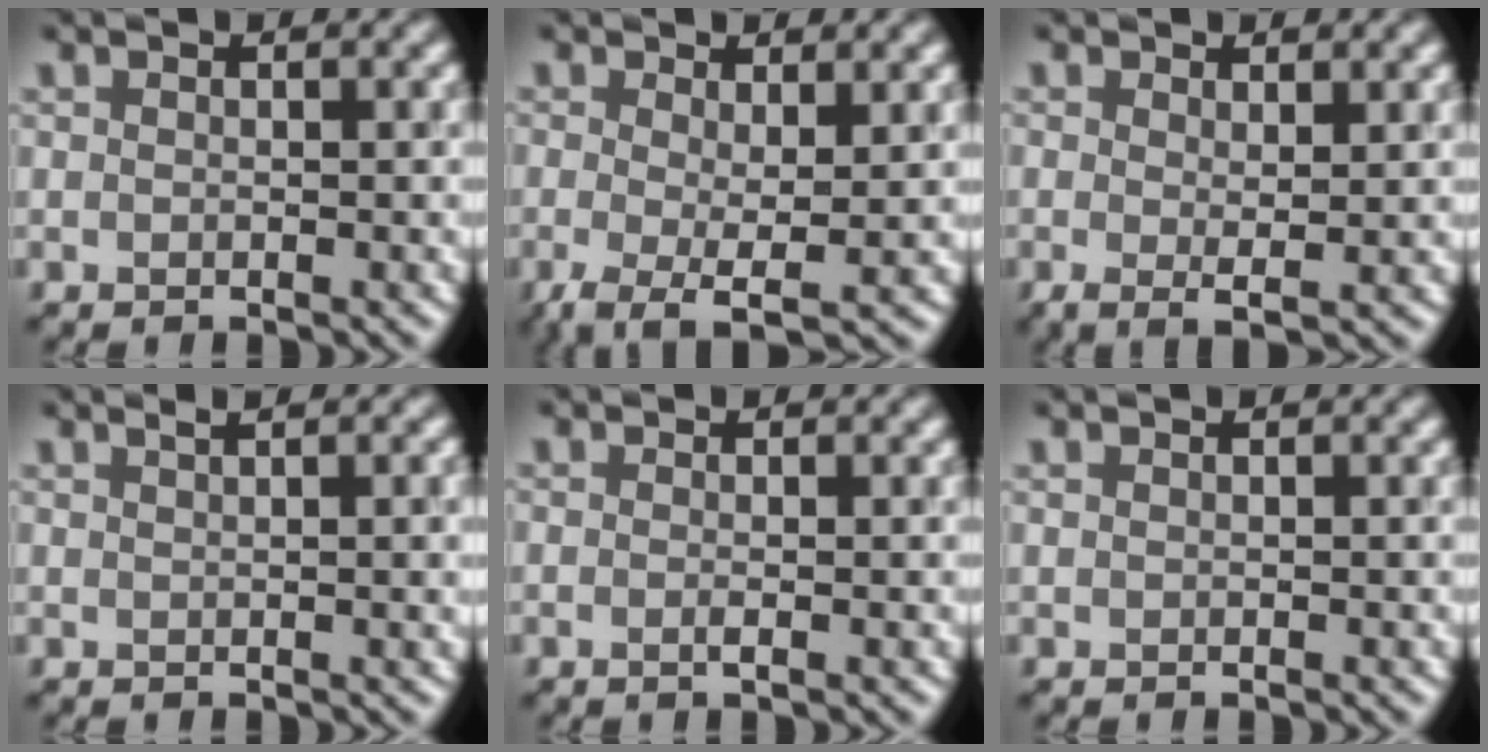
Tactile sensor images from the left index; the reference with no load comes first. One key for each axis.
{"total": 4.4, "fx": -0.8, "fy": 1.6, "fz": 4.1, "tx": -0.088, "ty": -0.008, "tz": -0.015}
{"total": 2.1, "fx": 0.4, "fy": 0.5, "fz": 2.0, "tx": -0.036, "ty": -0.001, "tz": 0.008}
{"total": 3.6, "fx": 1.1, "fy": 1.3, "fz": 3.2, "tx": -0.020, "ty": 0.017, "tz": 0.003}
{"total": 0.7, "fx": 0.0, "fy": 0.3, "fz": 0.7, "tx": -0.007, "ty": 0.003, "tz": -0.007}
{"total": 0.0}